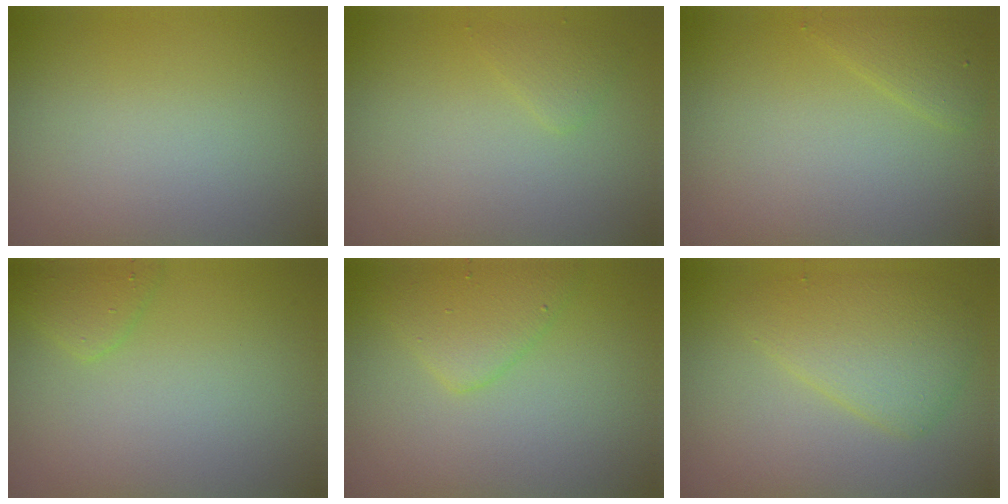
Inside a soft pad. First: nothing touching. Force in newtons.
{"total": 1.0, "press": 1.0, "slide": 0.1}
{"total": 1.4, "press": 1.4, "slide": 0.1}
{"total": 1.9, "press": 1.9, "slide": 0.1}
{"total": 2.8, "press": 2.8, "slide": 0.1}
{"total": 3.9, "press": 3.9, "slide": 0.1}